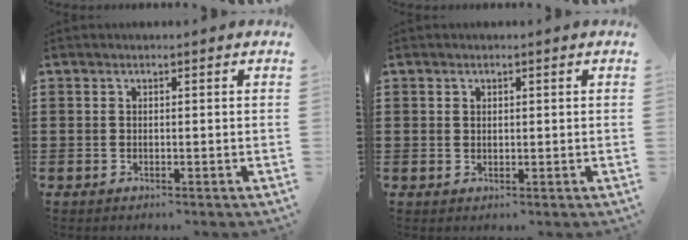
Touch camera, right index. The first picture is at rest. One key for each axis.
{"total": 0.8, "fx": 0.5, "fy": 0.6, "fz": 0.3, "tx": -0.007, "ty": 0.003, "tz": 0.009}